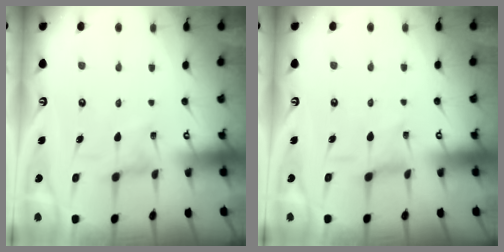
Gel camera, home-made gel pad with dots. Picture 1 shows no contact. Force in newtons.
{"total": 2.7, "press": 2.6, "slide": 0.6}